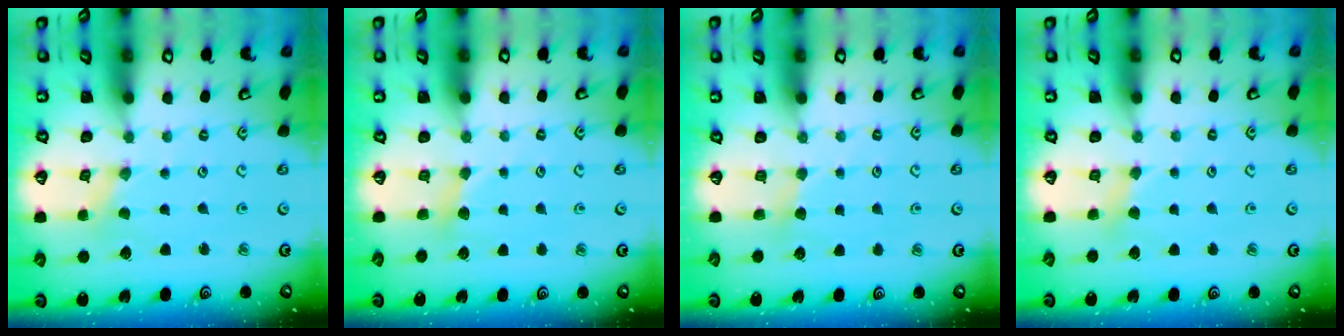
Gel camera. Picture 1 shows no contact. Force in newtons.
{"total": 2.5, "press": 2.4, "slide": 0.2}
{"total": 2.2, "press": 2.2, "slide": 0.3}
{"total": 3.1, "press": 3.1, "slide": 0.4}